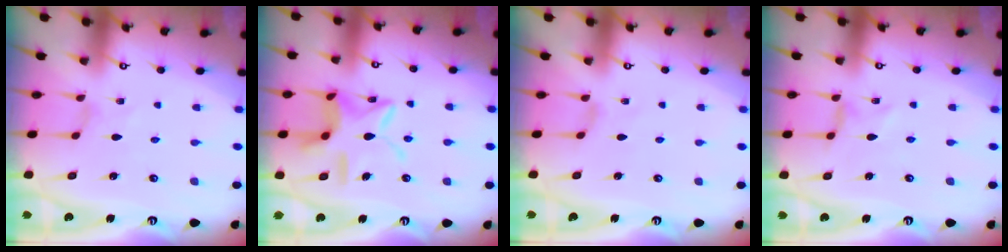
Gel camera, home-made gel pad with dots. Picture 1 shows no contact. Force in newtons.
{"total": 14.4, "press": 14.4, "slide": 1.1}
{"total": 0.0}
{"total": 0.0}